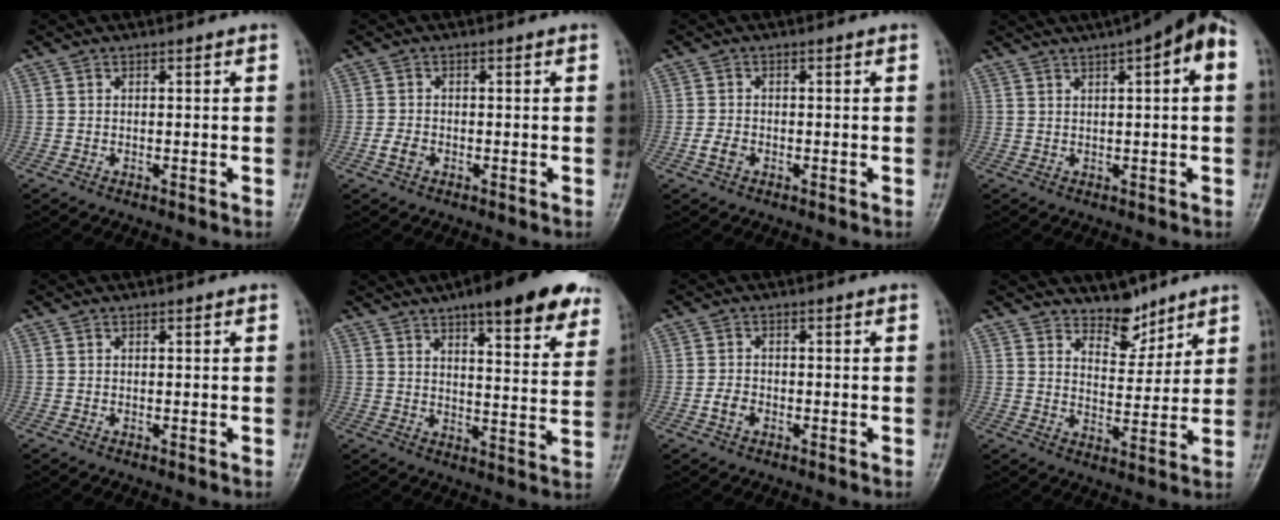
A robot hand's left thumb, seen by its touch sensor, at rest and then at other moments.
{"total": 2.1, "force": [-0.8, 1.4, 1.2], "torque": [-0.026, 0.005, -0.017]}
{"total": 2.1, "force": [-0.9, 1.5, 1.3], "torque": [-0.027, 0.006, -0.018]}
{"total": 11.3, "force": [6.0, 1.8, 9.4], "torque": [-0.128, 0.017, 0.072]}
{"total": 0.0}
{"total": 20.0, "force": [13.4, 5.6, 13.8], "torque": [-0.149, -0.040, 0.166]}
{"total": 2.5, "force": [-1.0, 1.8, 1.5], "torque": [-0.027, 0.009, -0.020]}
{"total": 6.2, "force": [5.3, 2.8, 1.5], "torque": [0.003, -0.047, 0.095]}